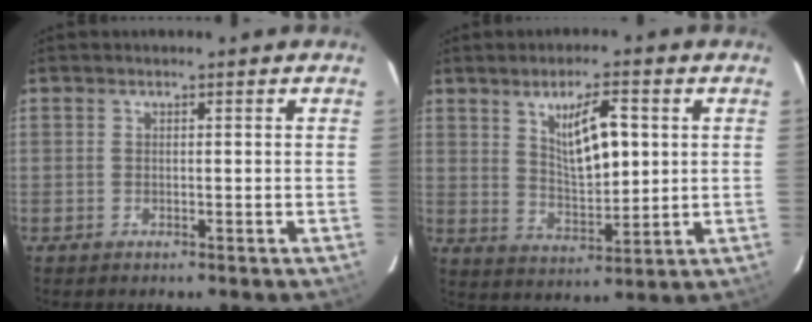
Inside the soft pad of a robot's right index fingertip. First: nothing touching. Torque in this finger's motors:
{"motor_torque": [0.40, 0.32, 0.18, 0.05]}